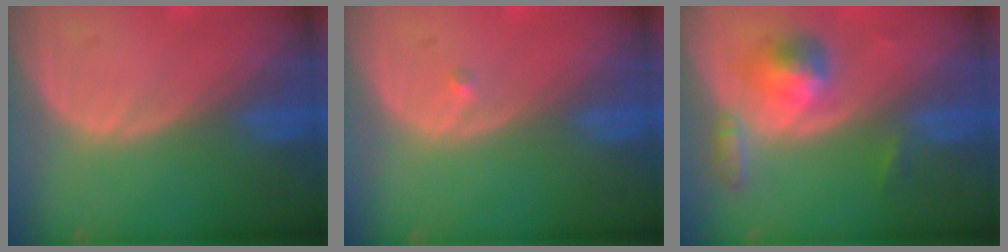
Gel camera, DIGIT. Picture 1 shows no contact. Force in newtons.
{"total": 0.6, "press": 0.5, "slide": 0.4}
{"total": 5.3, "press": 4.9, "slide": 1.9}